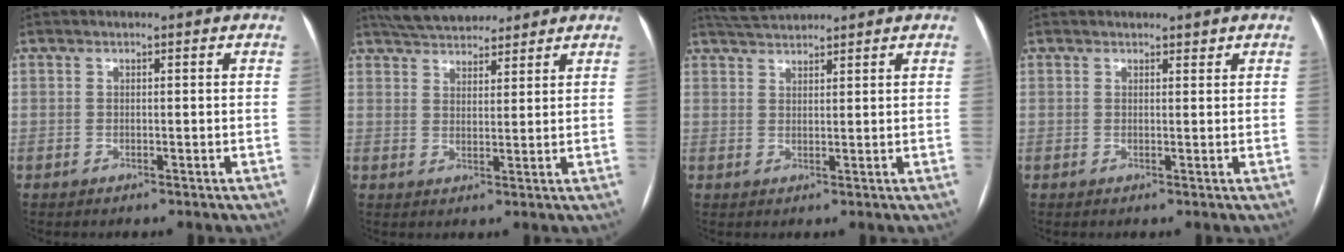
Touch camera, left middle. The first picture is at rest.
{"total": 9.3, "force": [8.2, 3.0, 3.2], "torque": [-0.048, 0.024, 0.132]}
{"total": 3.9, "force": [3.8, 0.0, 0.6], "torque": [-0.017, 0.024, 0.074]}
{"total": 1.7, "force": [1.6, 0.5, 0.5], "torque": [-0.005, 0.018, 0.023]}